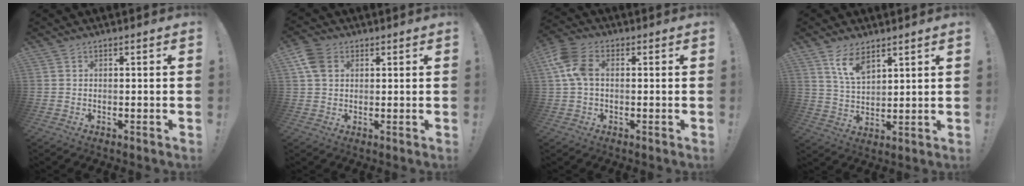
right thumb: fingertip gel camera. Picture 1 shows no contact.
{"total": 7.1, "force": [2.6, 5.2, 4.0], "torque": [-0.071, 0.002, 0.052]}
{"total": 8.8, "force": [1.3, 5.8, 6.5], "torque": [-0.130, 0.012, 0.028]}
{"total": 8.3, "force": [5.7, 3.8, 4.6], "torque": [-0.091, -0.025, 0.109]}